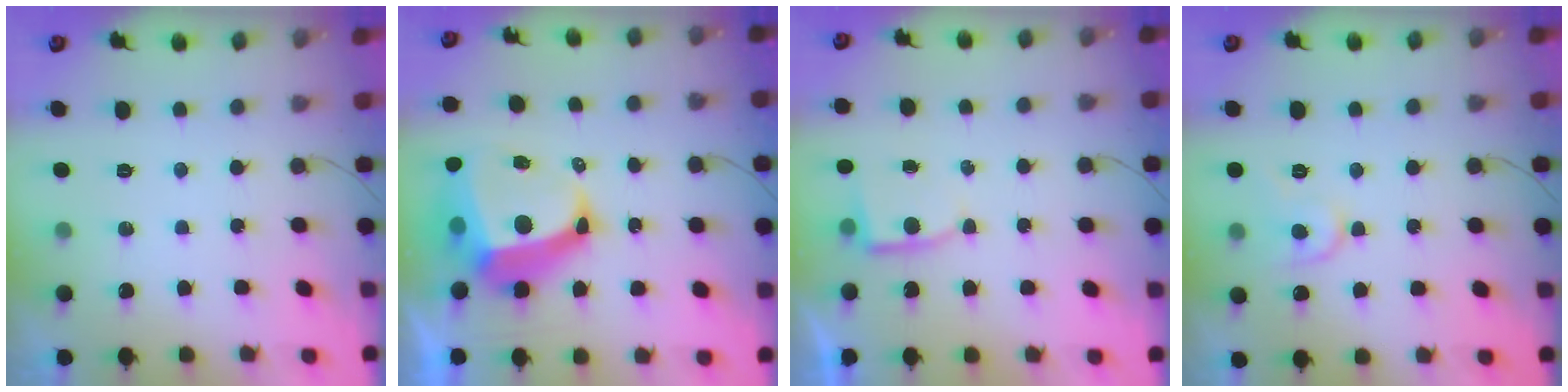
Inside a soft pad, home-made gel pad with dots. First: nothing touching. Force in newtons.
{"total": 15.6, "press": 15.5, "slide": 1.9}
{"total": 2.8, "press": 2.8, "slide": 0.3}
{"total": 7.1, "press": 7.1, "slide": 0.7}